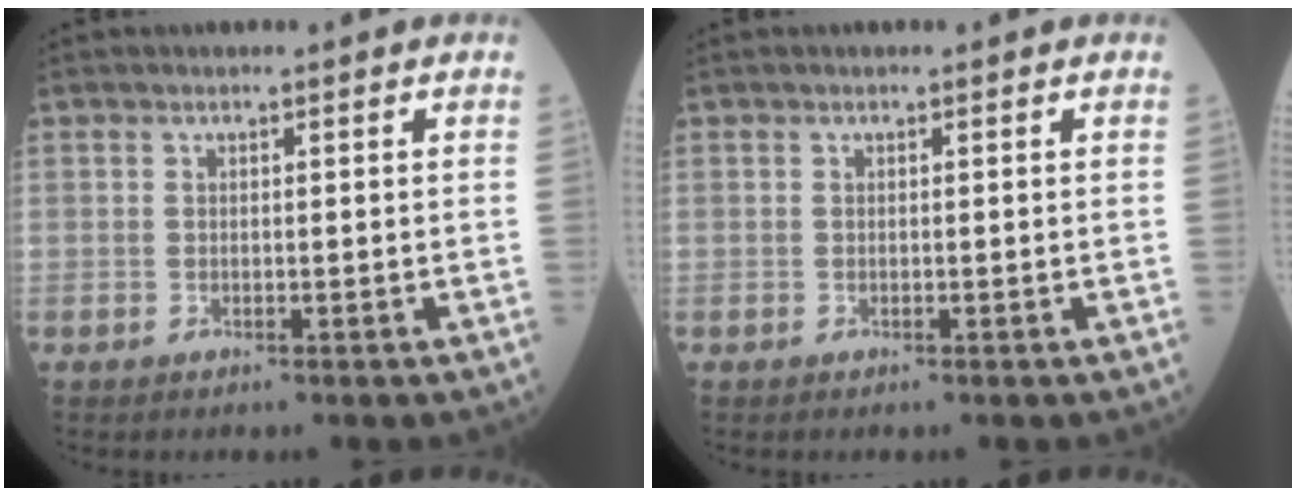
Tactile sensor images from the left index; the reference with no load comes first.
{"total": 0.0}